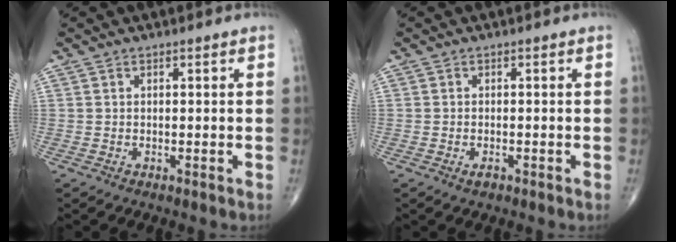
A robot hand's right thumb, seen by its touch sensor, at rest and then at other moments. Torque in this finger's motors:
{"motor_torque": [-0.26, -0.07, 0.06, 0.29, -0.02]}